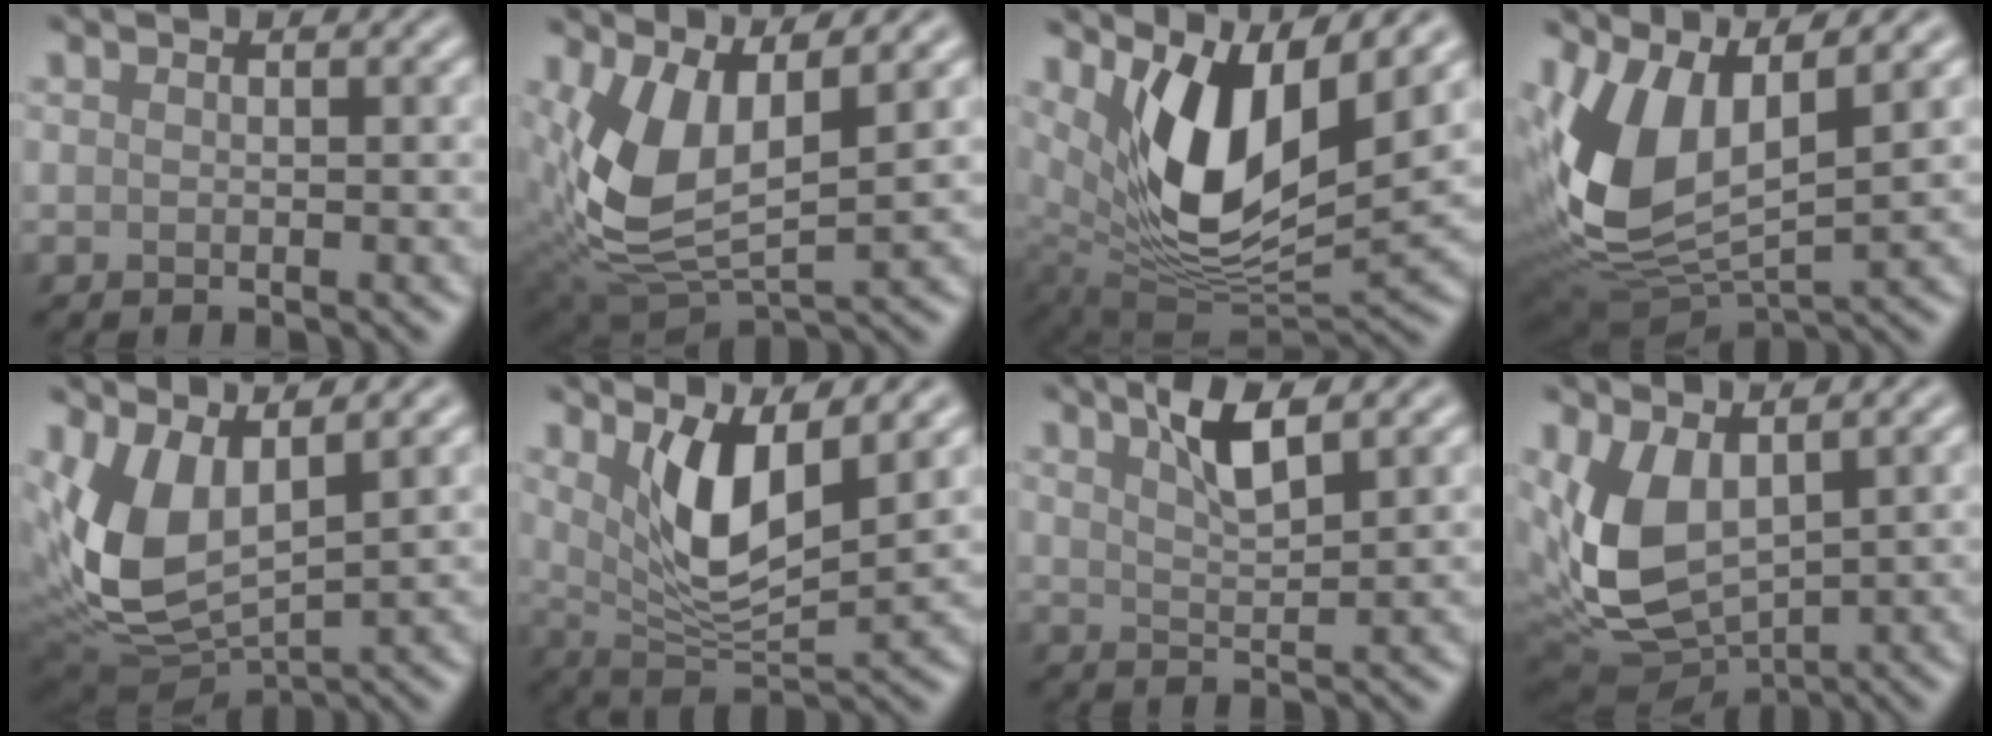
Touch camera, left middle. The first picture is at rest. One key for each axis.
{"total": 7.9, "fx": 1.8, "fy": 4.1, "fz": 6.6, "tx": -0.146, "ty": -0.016, "tz": 0.038}
{"total": 10.2, "fx": 4.2, "fy": 4.2, "fz": 8.3, "tx": -0.150, "ty": -0.020, "tz": 0.085}
{"total": 9.8, "fx": 2.0, "fy": 5.2, "fz": 8.1, "tx": -0.193, "ty": -0.007, "tz": 0.036}
{"total": 8.1, "fx": 1.9, "fy": 4.2, "fz": 6.6, "tx": -0.155, "ty": -0.012, "tz": 0.039}
{"total": 6.2, "fx": 2.5, "fy": 2.2, "fz": 5.2, "tx": -0.104, "ty": -0.015, "tz": 0.052}
{"total": 3.6, "fx": 2.2, "fy": 0.8, "fz": 2.7, "tx": -0.050, "ty": 0.002, "tz": 0.040}
{"total": 7.5, "fx": 1.0, "fy": 4.2, "fz": 6.2, "tx": -0.149, "ty": -0.011, "tz": 0.021}